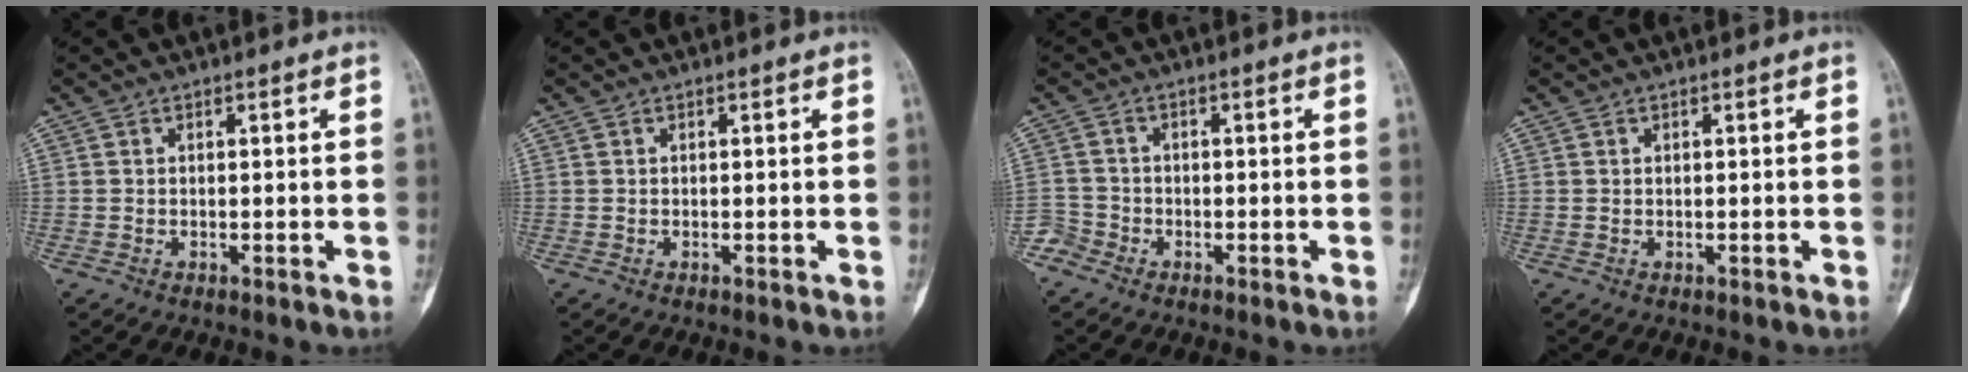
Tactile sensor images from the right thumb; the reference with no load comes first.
{"total": 0.0}
{"total": 2.9, "force": [-2.1, 1.9, -0.2], "torque": [0.014, 0.007, -0.052]}
{"total": 0.0}